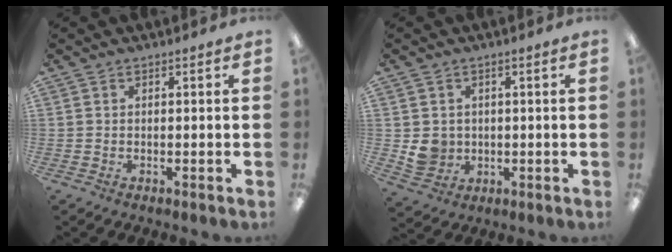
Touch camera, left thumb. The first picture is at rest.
{"total": 5.1, "force": [0.5, 4.9, 1.4], "torque": [-0.026, 0.003, 0.013]}